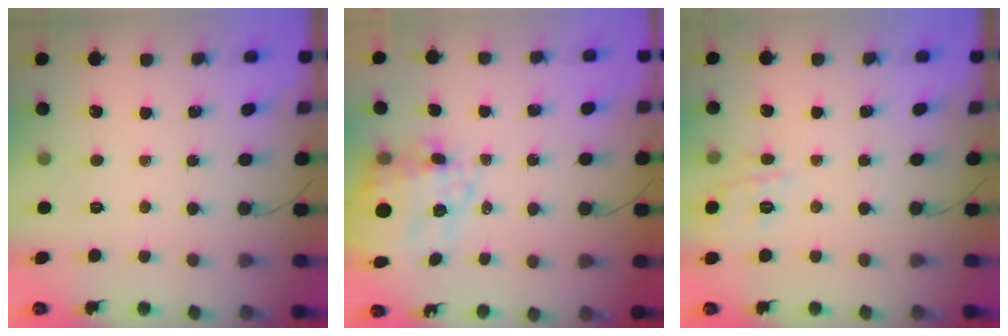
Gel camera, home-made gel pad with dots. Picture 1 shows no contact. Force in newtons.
{"total": 14.2, "press": 13.9, "slide": 2.9}
{"total": 8.0, "press": 8.0, "slide": 0.9}